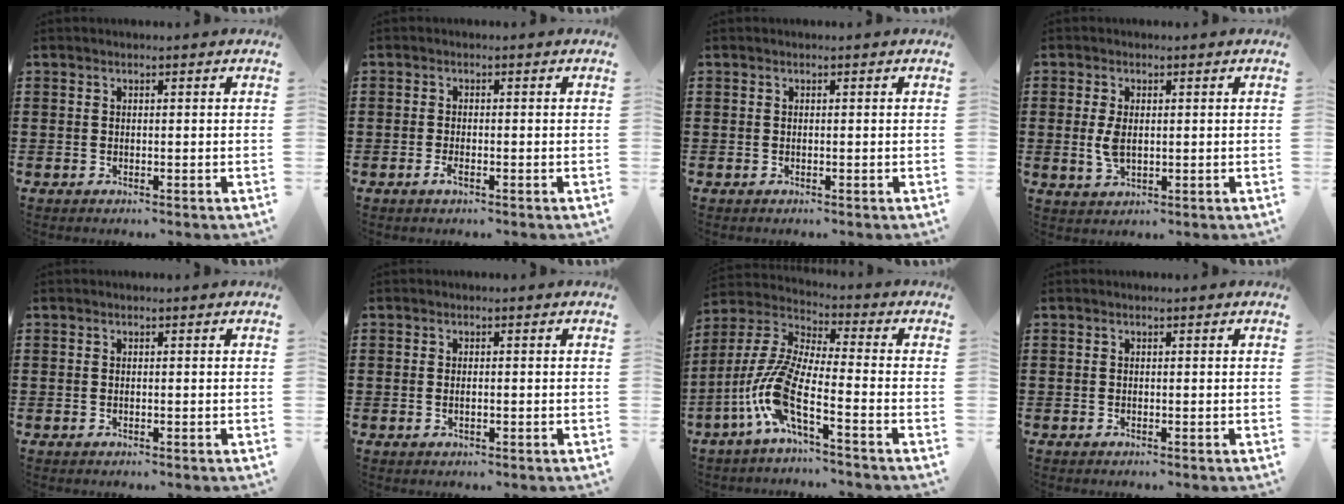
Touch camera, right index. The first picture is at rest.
{"total": 1.6, "force": [-0.9, 0.5, 1.2], "torque": [-0.035, -0.006, -0.022]}
{"total": 0.0}
{"total": 3.6, "force": [0.0, 2.0, 3.0], "torque": [-0.073, 0.001, -0.004]}
{"total": 0.0}
{"total": 1.1, "force": [-0.1, 0.4, 1.0], "torque": [-0.018, 0.001, -0.001]}
{"total": 10.3, "force": [-5.2, 1.9, 8.8], "torque": [-0.226, -0.027, -0.113]}
{"total": 0.0}